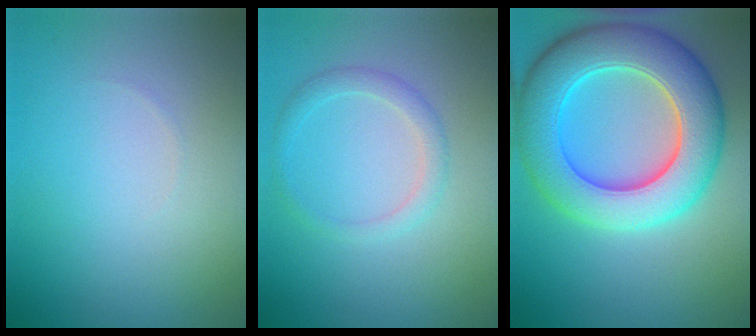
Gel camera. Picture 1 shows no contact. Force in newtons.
{"total": 1.7, "press": 1.7, "slide": 0.1}
{"total": 10.0, "press": 10.0, "slide": 0.4}